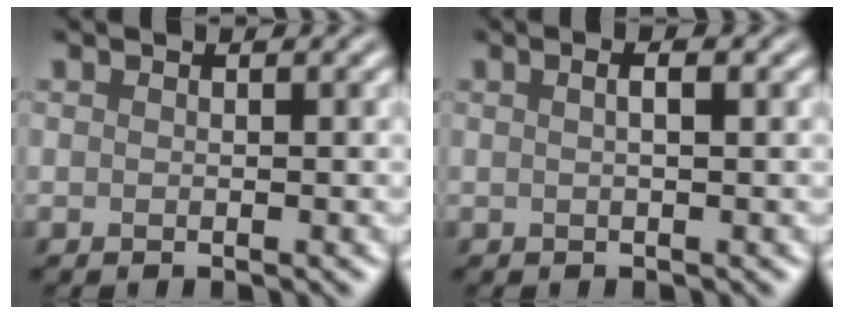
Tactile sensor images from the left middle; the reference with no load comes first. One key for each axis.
{"total": 2.2, "fx": 0.6, "fy": 1.1, "fz": 1.9, "tx": -0.009, "ty": 0.018, "tz": -0.009}